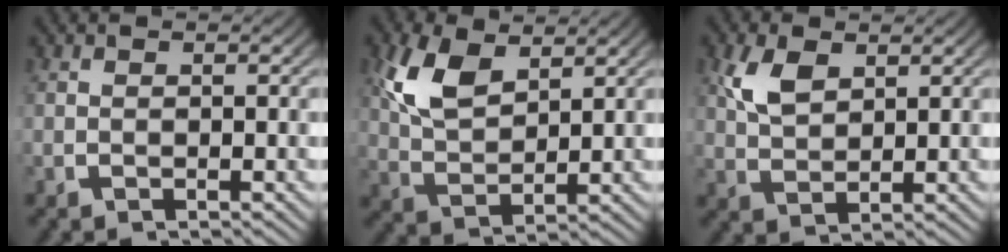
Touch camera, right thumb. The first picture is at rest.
{"total": 6.7, "force": [2.6, 4.0, 4.7], "torque": [-0.107, -0.015, 0.060]}
{"total": 3.7, "force": [1.9, 2.0, 2.5], "torque": [-0.051, -0.003, 0.045]}